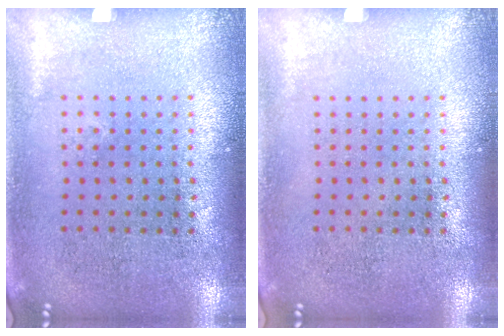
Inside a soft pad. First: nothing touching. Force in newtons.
{"total": 0.0}